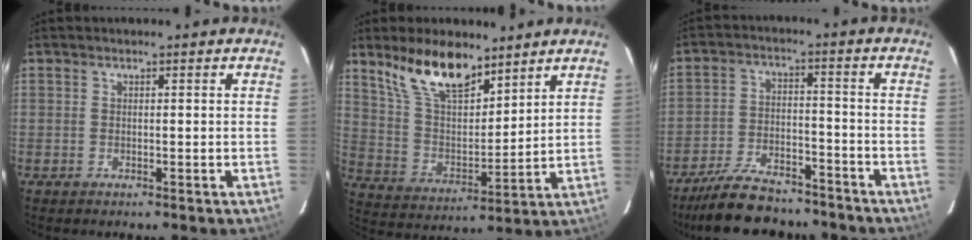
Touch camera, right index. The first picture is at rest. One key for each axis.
{"total": 14.2, "fx": 10.3, "fy": 5.5, "fz": 8.1, "tx": -0.154, "ty": 0.008, "tz": 0.202}
{"total": 15.6, "fx": -13.2, "fy": 5.6, "fz": 6.2, "tx": -0.137, "ty": 0.006, "tz": -0.198}